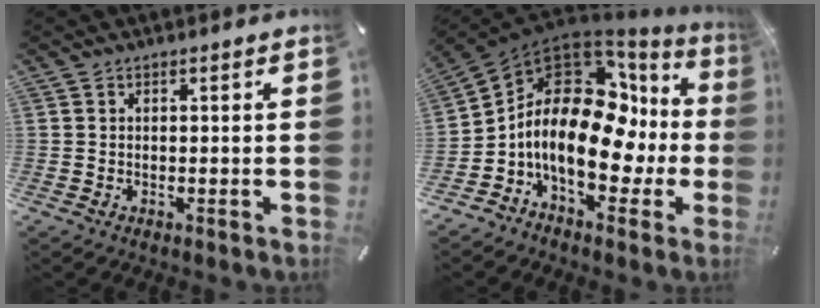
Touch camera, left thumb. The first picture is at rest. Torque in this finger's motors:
{"motor_torque": [1.70, 2.16, 2.77, 0.00, 0.37]}